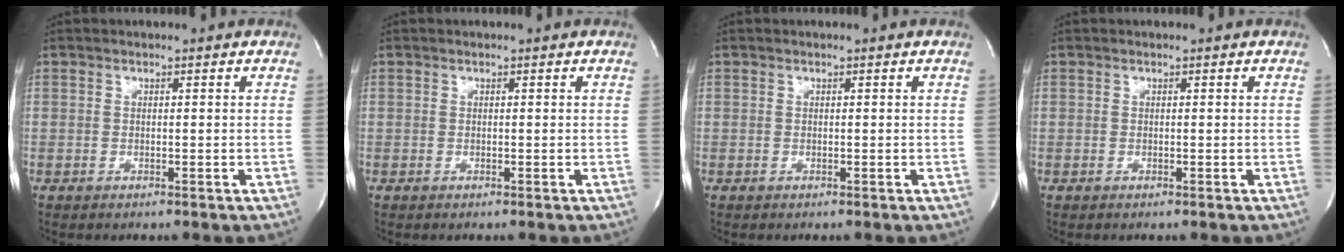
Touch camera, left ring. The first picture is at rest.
{"total": 0.0}
{"total": 0.0}
{"total": 0.0}